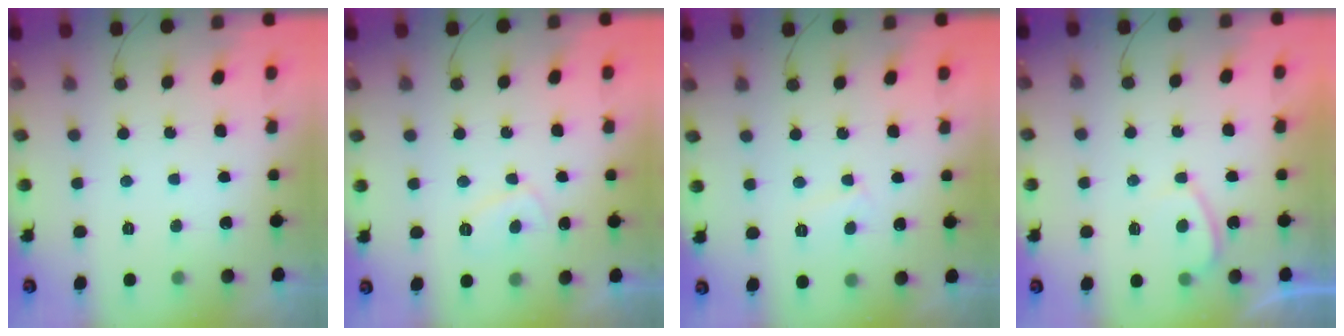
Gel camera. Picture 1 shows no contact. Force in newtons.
{"total": 2.8, "press": 2.7, "slide": 0.9}
{"total": 4.1, "press": 4.0, "slide": 0.4}
{"total": 2.8, "press": 2.7, "slide": 0.7}